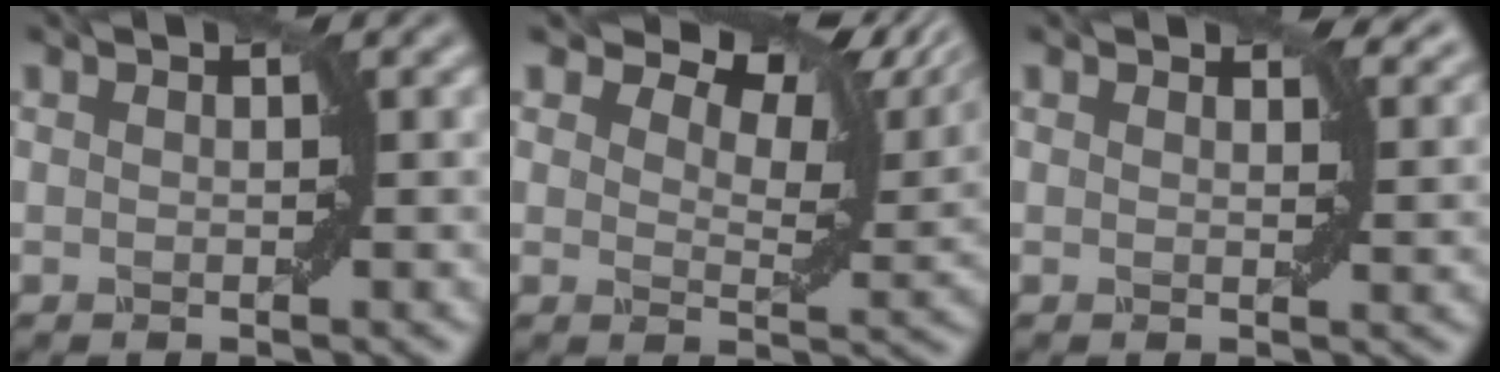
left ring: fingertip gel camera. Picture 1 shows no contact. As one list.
[{"total": 9.3, "force": [6.8, 3.8, 4.9], "torque": [-0.080, 0.004, 0.104]}, {"total": 2.6, "force": [2.2, 0.9, 1.0], "torque": [-0.019, -0.001, 0.028]}]